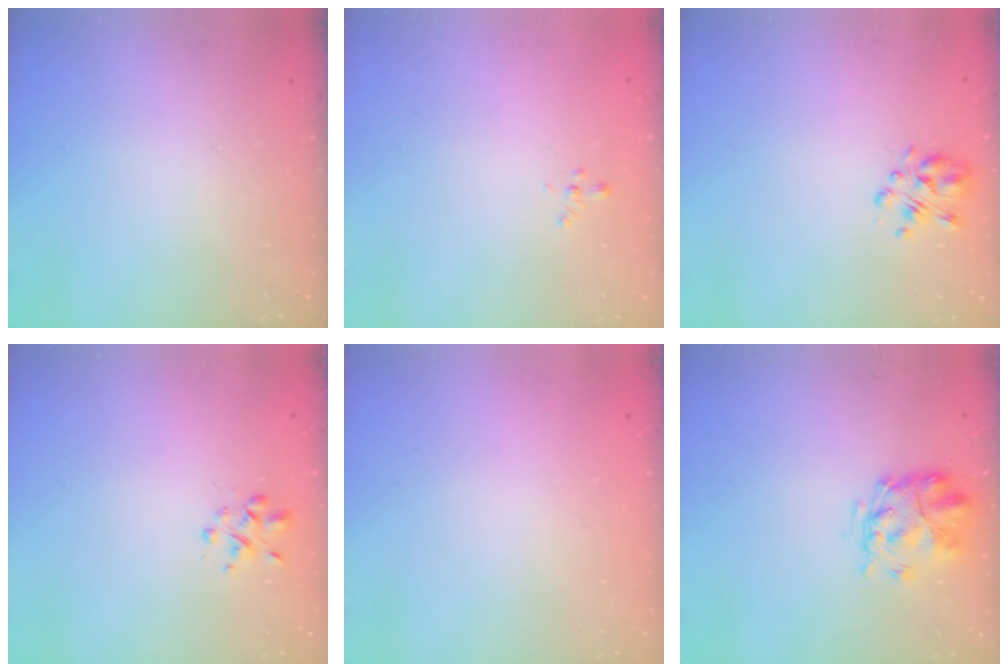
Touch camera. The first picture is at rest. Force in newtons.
{"total": 0.7, "press": 0.6, "slide": 0.4}
{"total": 3.9, "press": 3.7, "slide": 0.9}
{"total": 1.6, "press": 1.5, "slide": 0.5}
{"total": 1.8, "press": 1.8, "slide": 0.2}
{"total": 3.8, "press": 3.4, "slide": 1.7}